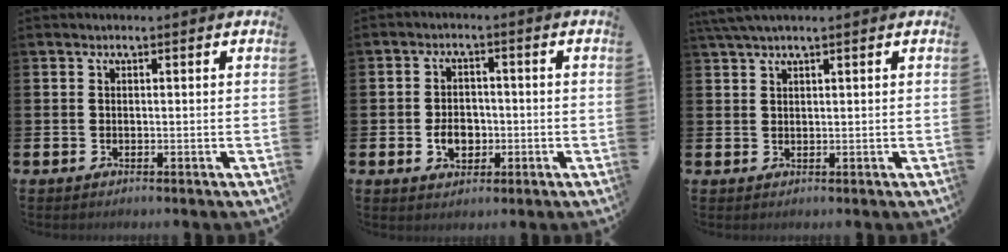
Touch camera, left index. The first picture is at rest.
{"total": 4.0, "force": [-1.0, 3.0, 2.5], "torque": [-0.027, -0.004, -0.025]}
{"total": 2.3, "force": [1.8, 0.0, 1.4], "torque": [-0.030, 0.004, 0.033]}